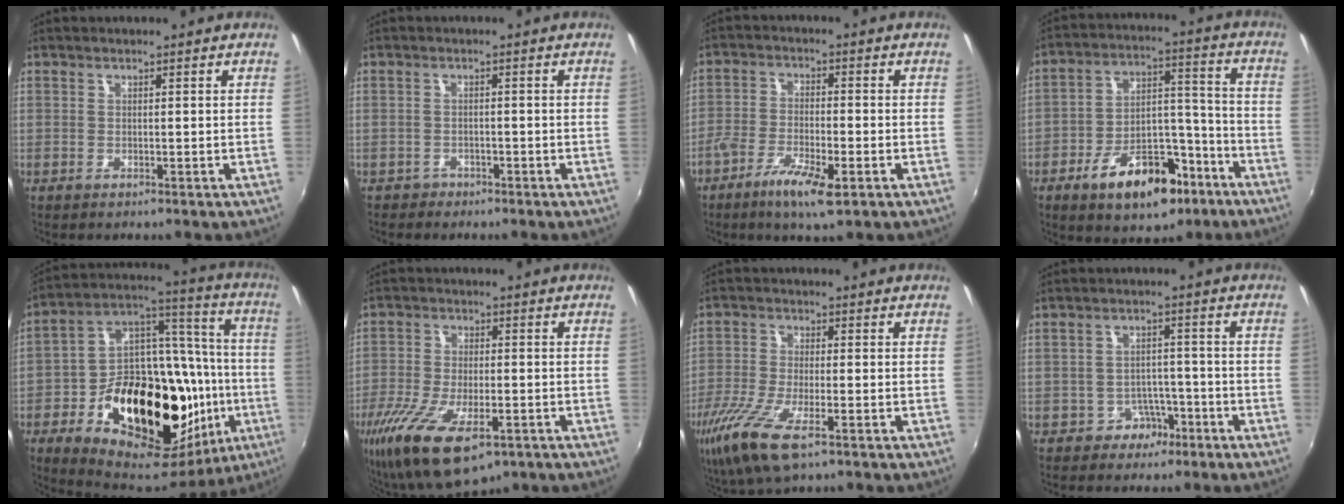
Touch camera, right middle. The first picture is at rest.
{"total": 2.3, "force": [-1.6, 1.6, 0.1], "torque": [-0.009, -0.001, -0.026]}
{"total": 7.6, "force": [-4.5, 1.7, 5.9], "torque": [-0.132, -0.013, -0.086]}
{"total": 15.6, "force": [-9.2, 8.5, 9.2], "torque": [-0.159, 0.030, -0.131]}
{"total": 34.9, "force": [-9.4, 19.3, 27.5], "torque": [-0.460, 0.017, -0.124]}
{"total": 18.3, "force": [-9.7, 7.5, 13.6], "torque": [-0.290, -0.061, -0.162]}
{"total": 11.7, "force": [-6.5, 3.3, 9.1], "torque": [-0.203, -0.039, -0.127]}
{"total": 4.2, "force": [-2.7, 3.1, 0.7], "torque": [-0.015, 0.013, -0.037]}